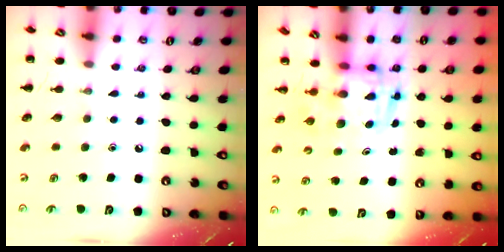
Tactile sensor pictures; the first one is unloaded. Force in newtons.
{"total": 2.9, "press": 2.9, "slide": 0.5}